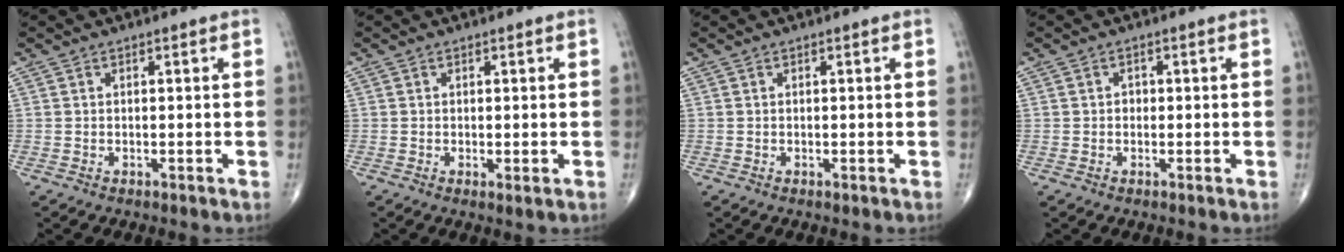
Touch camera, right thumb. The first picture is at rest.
{"total": 1.2, "force": [-0.2, 0.3, 1.2], "torque": [-0.022, -0.007, -0.005]}
{"total": 0.0}
{"total": 1.0, "force": [-0.1, 0.8, 0.5], "torque": [0.000, 0.003, -0.005]}